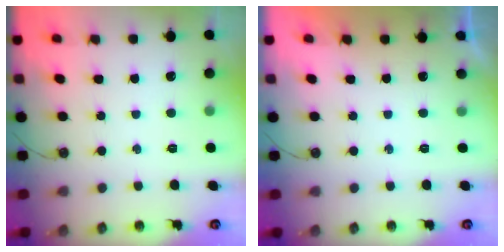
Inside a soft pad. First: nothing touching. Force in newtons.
{"total": 0.0}